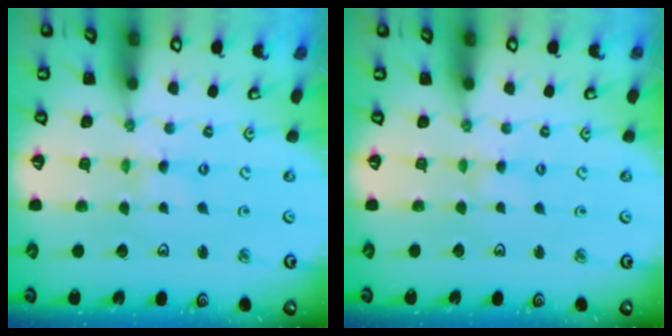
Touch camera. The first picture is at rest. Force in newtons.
{"total": 2.0, "press": 2.0, "slide": 0.3}